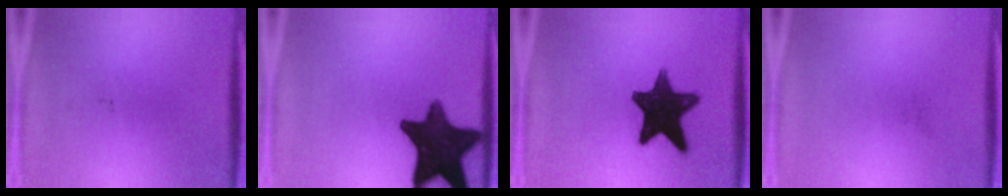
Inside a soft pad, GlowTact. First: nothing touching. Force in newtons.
{"total": 15.0}
{"total": 14.8}
{"total": 0.0}